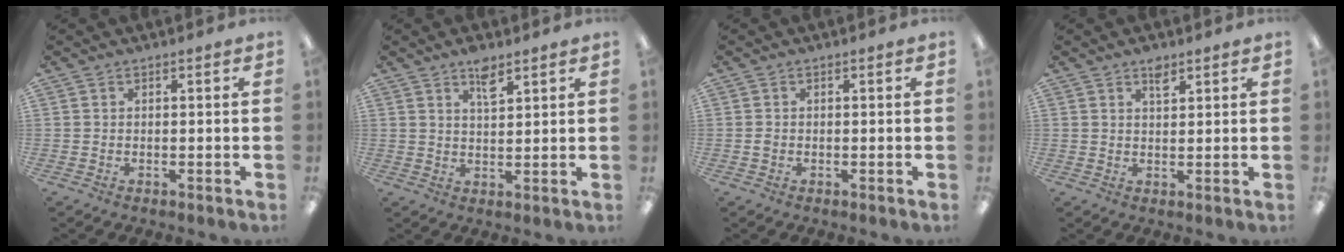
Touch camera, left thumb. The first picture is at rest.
{"total": 5.1, "force": [3.6, 1.9, 3.1], "torque": [-0.044, -0.016, 0.060]}
{"total": 0.7, "force": [-0.1, 0.6, 0.4], "torque": [-0.008, 0.004, -0.004]}
{"total": 3.2, "force": [2.2, 1.4, 1.8], "torque": [-0.025, -0.007, 0.037]}